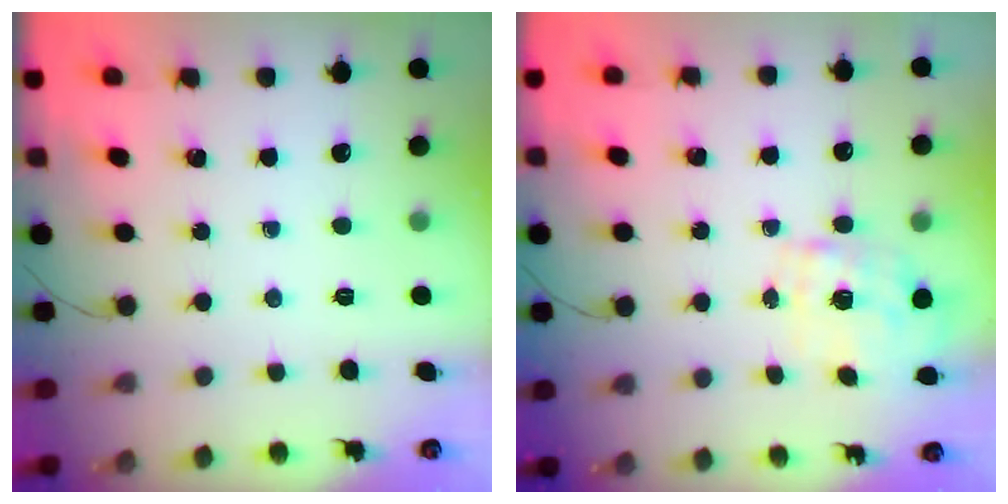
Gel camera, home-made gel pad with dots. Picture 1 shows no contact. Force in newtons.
{"total": 2.3, "press": 2.3, "slide": 0.3}